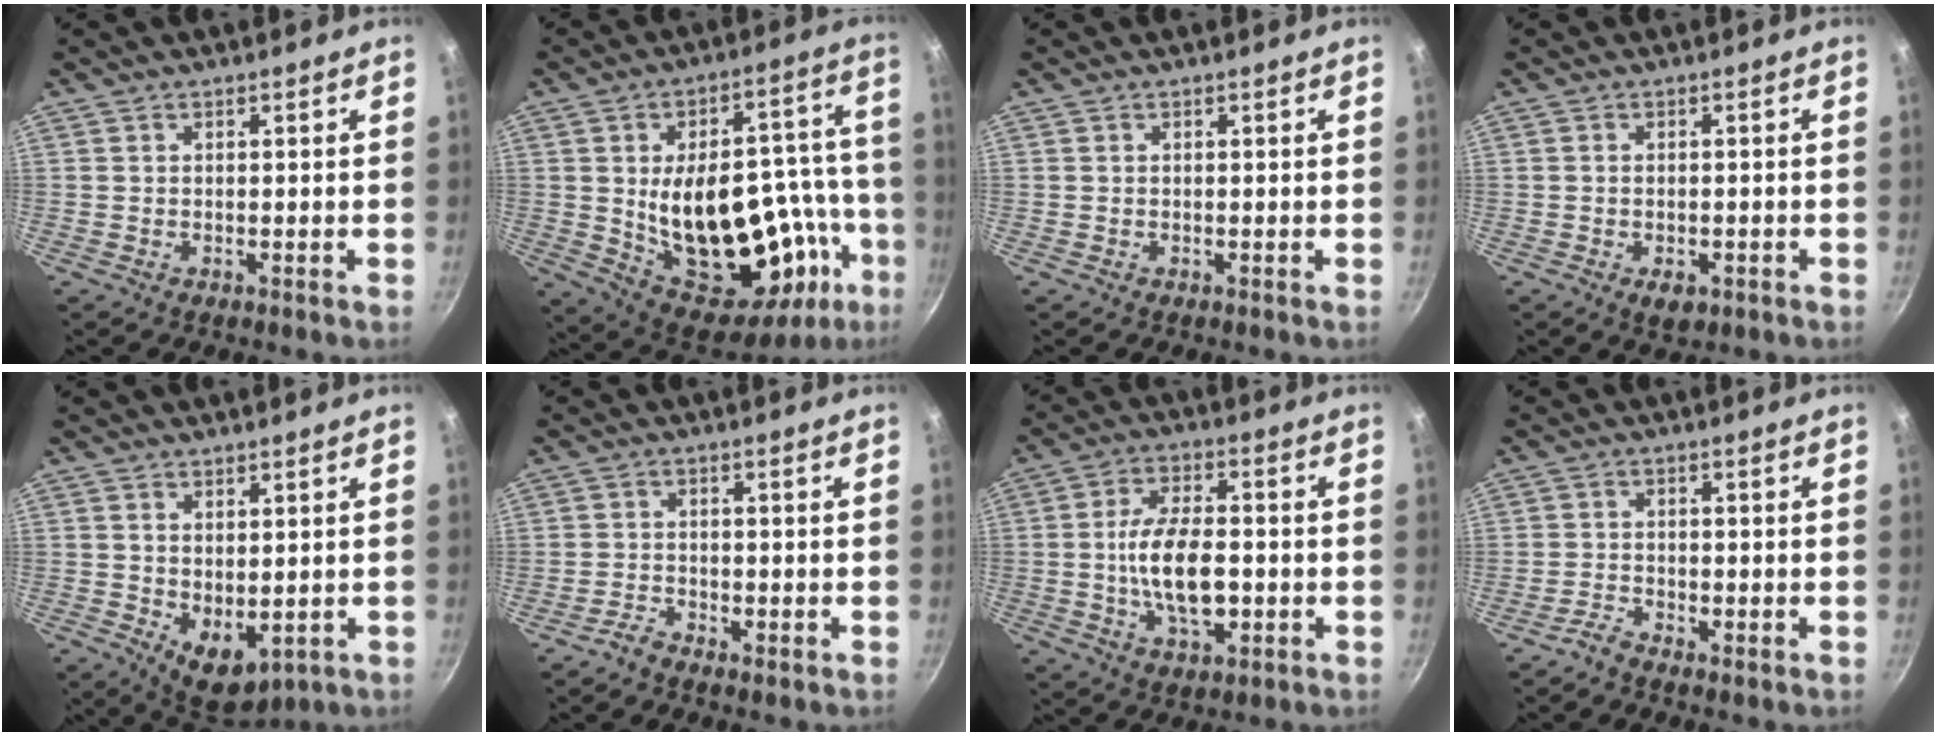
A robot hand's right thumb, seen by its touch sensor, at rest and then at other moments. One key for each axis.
{"total": 29.7, "fx": -6.1, "fy": 16.2, "fz": 24.2, "tx": -0.301, "ty": 0.029, "tz": -0.059}
{"total": 0.0}
{"total": 3.2, "fx": -1.4, "fy": 1.9, "fz": 2.2, "tx": -0.034, "ty": 0.002, "tz": -0.016}
{"total": 7.0, "fx": 0.0, "fy": 4.3, "fz": 5.4, "tx": -0.062, "ty": -0.017, "tz": 0.016}
{"total": 2.3, "fx": -1.9, "fy": 0.9, "fz": 1.0, "tx": -0.018, "ty": 0.020, "tz": -0.035}
{"total": 12.5, "fx": -1.9, "fy": 6.3, "fz": 10.6, "tx": -0.179, "ty": 0.020, "tz": -0.032}
{"total": 2.2, "fx": -1.9, "fy": 0.6, "fz": 1.0, "tx": -0.024, "ty": 0.017, "tz": -0.039}